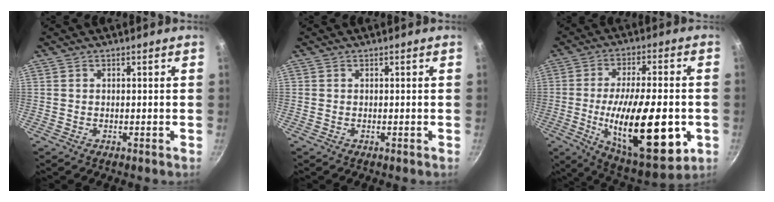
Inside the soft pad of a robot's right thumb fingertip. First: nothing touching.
{"total": 0.0}
{"total": 24.4, "force": [-5.2, 8.8, 22.2], "torque": [-0.340, 0.000, -0.075]}